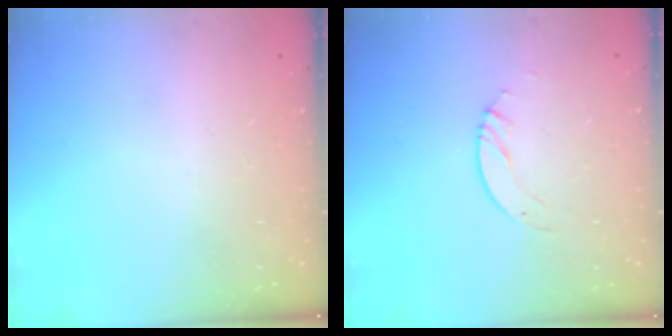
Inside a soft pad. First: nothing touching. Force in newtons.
{"total": 3.1, "press": 3.1, "slide": 0.3}